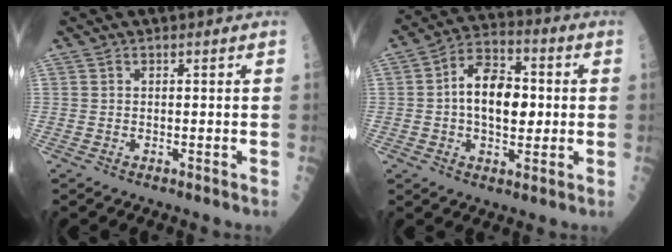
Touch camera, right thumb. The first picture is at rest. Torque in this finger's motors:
{"motor_torque": [1.35, 1.32, 0.65, -0.60, 0.26]}